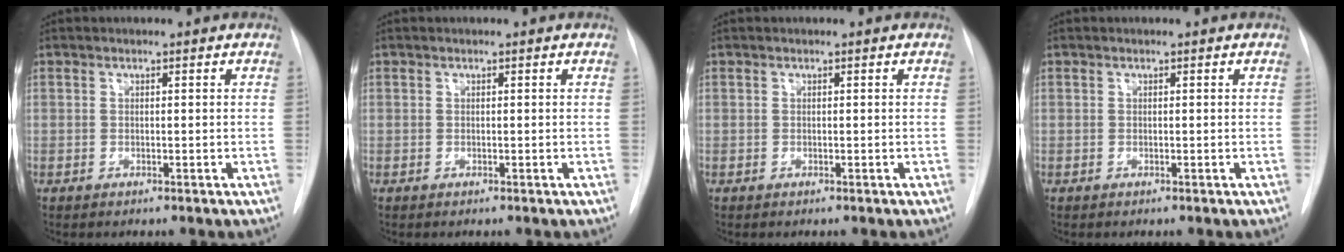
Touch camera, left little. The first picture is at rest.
{"total": 0.0}
{"total": 0.0}
{"total": 0.0}